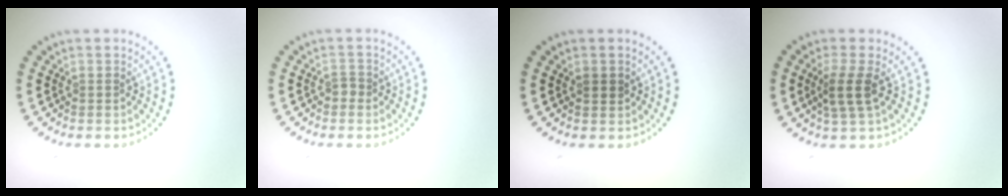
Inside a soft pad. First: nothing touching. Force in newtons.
{"total": 0.9, "press": 0.6, "slide": 0.6}
{"total": 0.9, "press": 0.8, "slide": 0.3}
{"total": 2.5, "press": 2.0, "slide": 1.4}